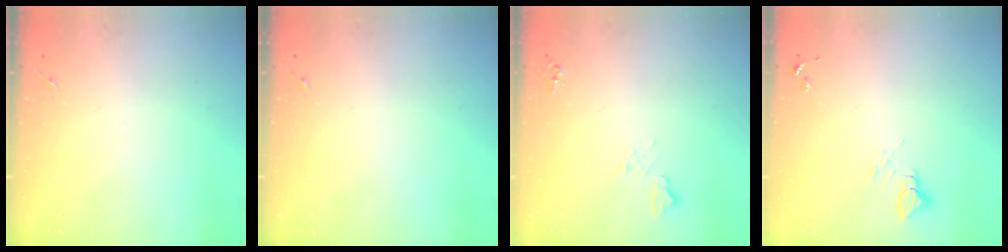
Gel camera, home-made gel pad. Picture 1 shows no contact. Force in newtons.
{"total": 0.0}
{"total": 5.8, "press": 5.8, "slide": 0.7}
{"total": 3.4, "press": 3.4, "slide": 0.2}